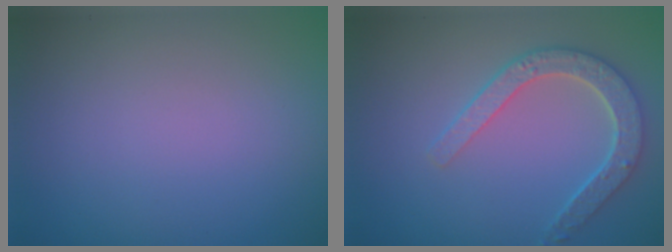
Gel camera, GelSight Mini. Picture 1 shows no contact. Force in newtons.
{"total": 4.0, "press": 3.5, "slide": 2.1}